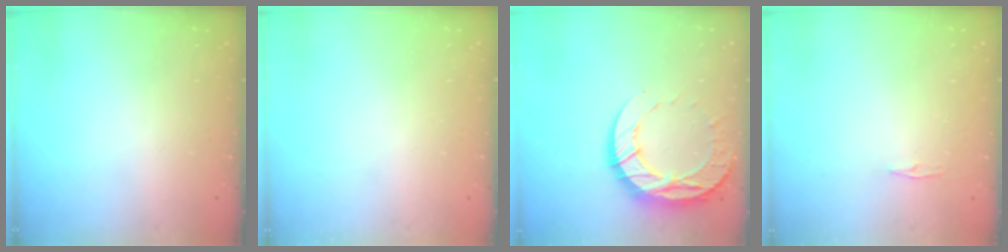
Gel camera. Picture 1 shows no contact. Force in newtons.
{"total": 0.0}
{"total": 13.8, "press": 13.7, "slide": 1.1}
{"total": 3.8, "press": 3.7, "slide": 0.5}